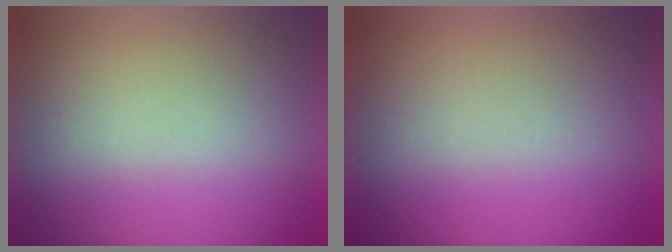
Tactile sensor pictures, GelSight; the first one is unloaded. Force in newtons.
{"total": 0.0}